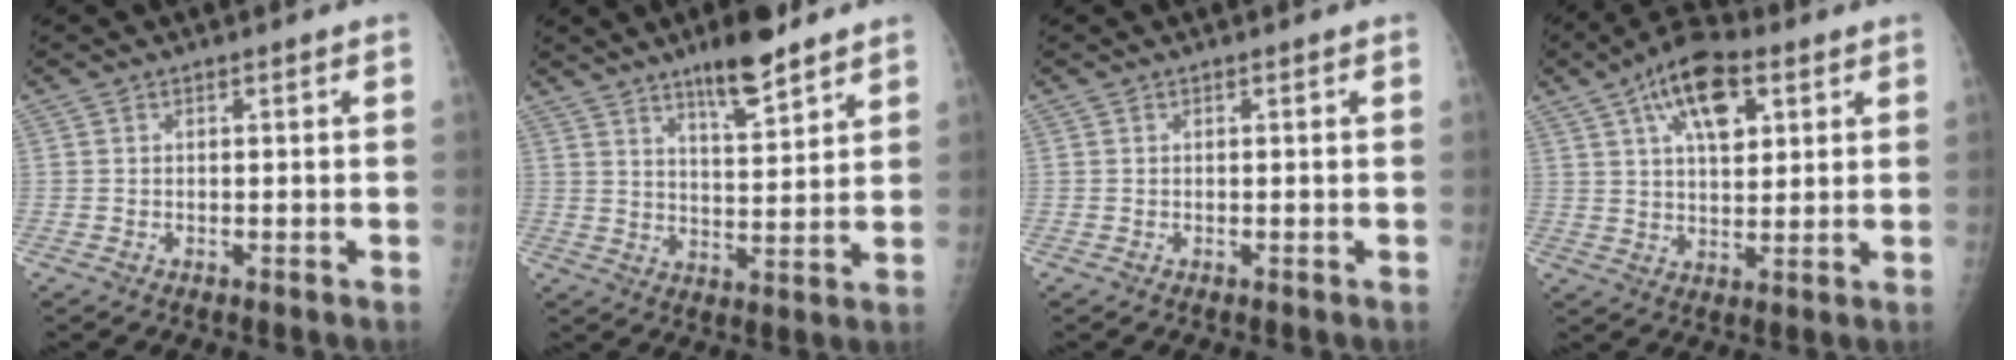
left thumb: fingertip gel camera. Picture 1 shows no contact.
{"total": 9.8, "force": [7.1, 2.3, 6.4], "torque": [-0.086, -0.045, 0.116]}
{"total": 0.0}
{"total": 12.7, "force": [5.6, 6.3, 9.5], "torque": [-0.136, -0.004, 0.091]}